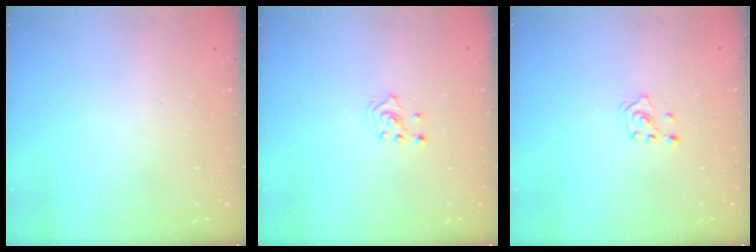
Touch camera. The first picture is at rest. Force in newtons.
{"total": 2.1, "press": 1.8, "slide": 0.9}
{"total": 2.0, "press": 1.8, "slide": 0.9}